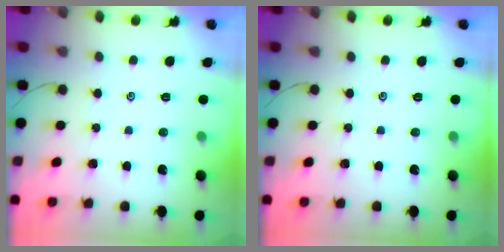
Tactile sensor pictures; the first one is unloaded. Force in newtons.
{"total": 0.0}